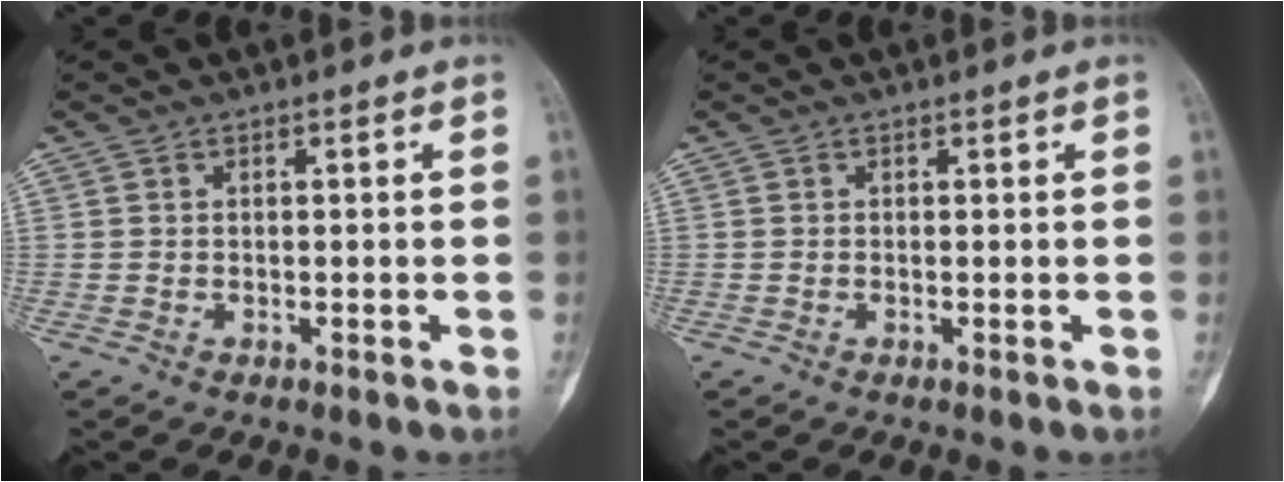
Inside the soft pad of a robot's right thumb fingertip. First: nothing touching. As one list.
[{"total": 0.0}]